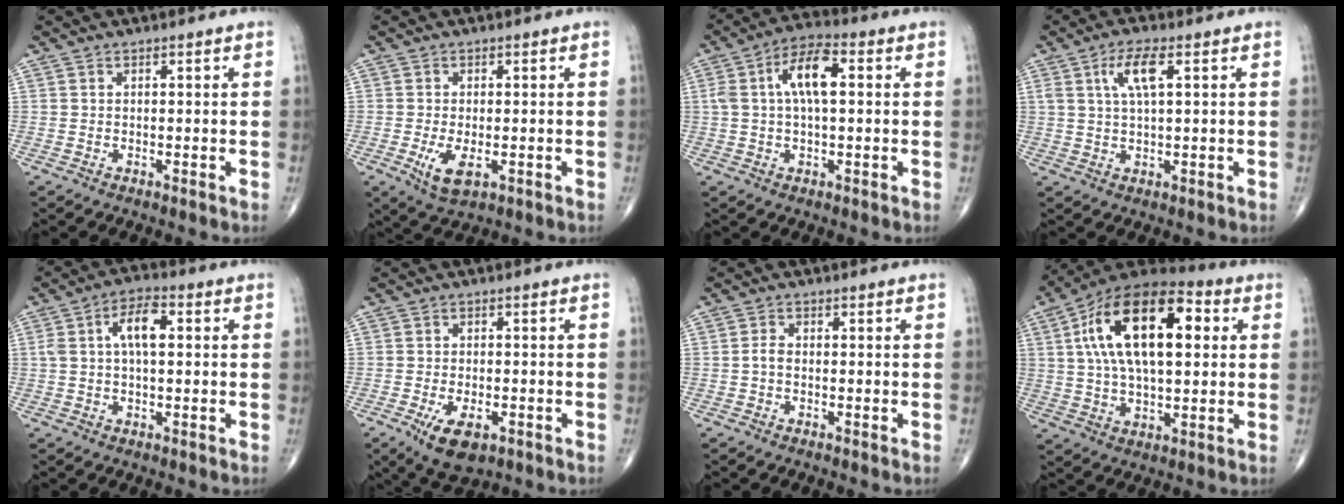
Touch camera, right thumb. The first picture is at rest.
{"total": 5.1, "force": [-1.5, 2.3, 4.3], "torque": [-0.081, -0.011, -0.021]}
{"total": 9.1, "force": [1.5, 3.8, 8.1], "torque": [-0.157, 0.024, 0.021]}
{"total": 5.7, "force": [1.9, 1.5, 5.1], "torque": [-0.109, 0.003, 0.041]}
{"total": 7.0, "force": [1.2, 3.2, 6.2], "torque": [-0.118, 0.019, 0.017]}
{"total": 7.3, "force": [-3.3, 3.5, 5.4], "torque": [-0.091, -0.001, -0.047]}
{"total": 1.5, "force": [-0.4, 0.9, 1.2], "torque": [-0.021, 0.002, -0.011]}
{"total": 22.0, "force": [5.0, 10.6, 18.6], "torque": [-0.312, 0.018, 0.072]}